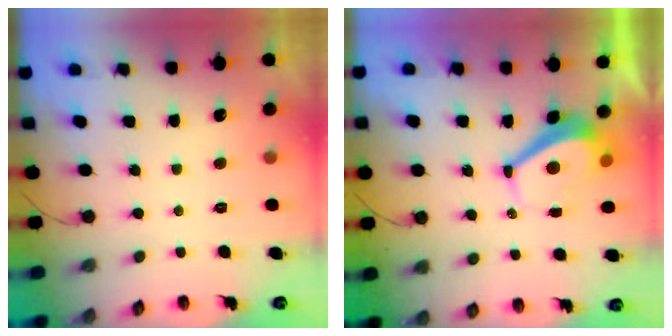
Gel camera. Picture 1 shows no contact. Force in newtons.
{"total": 4.3, "press": 4.3, "slide": 0.1}